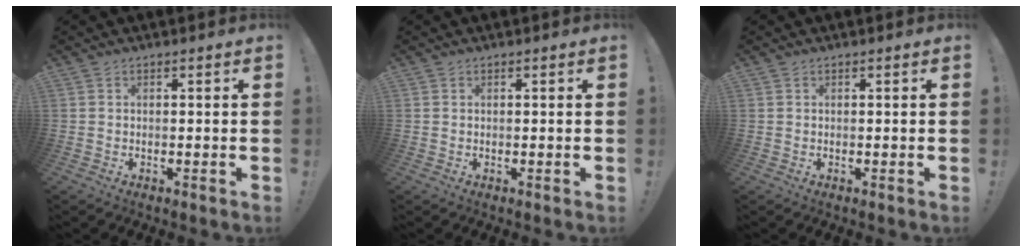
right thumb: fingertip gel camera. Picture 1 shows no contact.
{"total": 0.0}
{"total": 0.0}